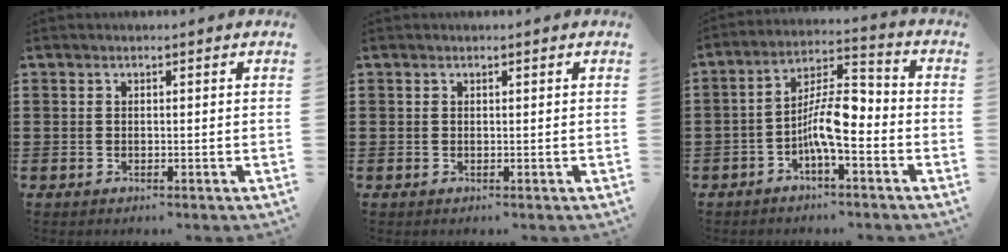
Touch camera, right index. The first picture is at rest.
{"total": 0.0}
{"total": 8.6, "force": [-3.0, 2.5, 7.6], "torque": [-0.150, 0.006, -0.057]}